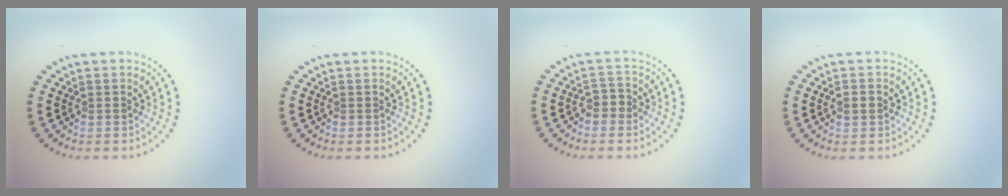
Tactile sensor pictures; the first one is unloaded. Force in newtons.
{"total": 0.0}
{"total": 1.5, "press": 1.3, "slide": 0.7}
{"total": 0.8, "press": 0.8, "slide": 0.0}